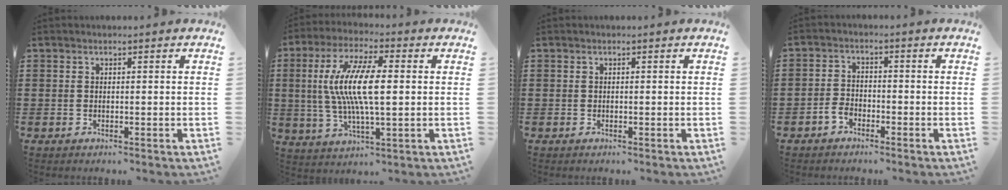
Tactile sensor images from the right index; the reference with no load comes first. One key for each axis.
{"total": 11.2, "fx": 0.8, "fy": 3.3, "fz": 10.6, "tx": -0.221, "ty": -0.001, "tz": 0.009}
{"total": 0.0}
{"total": 2.6, "fx": -1.9, "fy": 1.6, "fz": 0.9, "tx": -0.028, "ty": 0.000, "tz": -0.041}